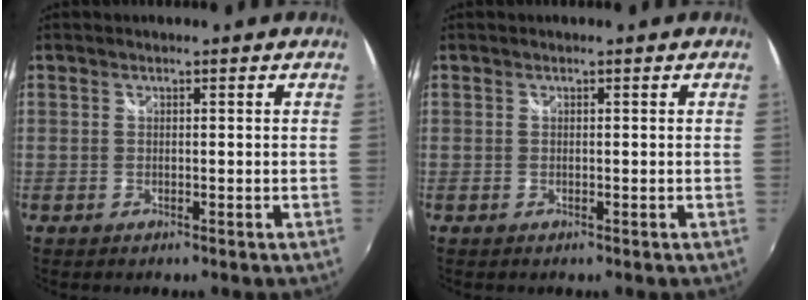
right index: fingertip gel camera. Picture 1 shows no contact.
{"total": 0.0}